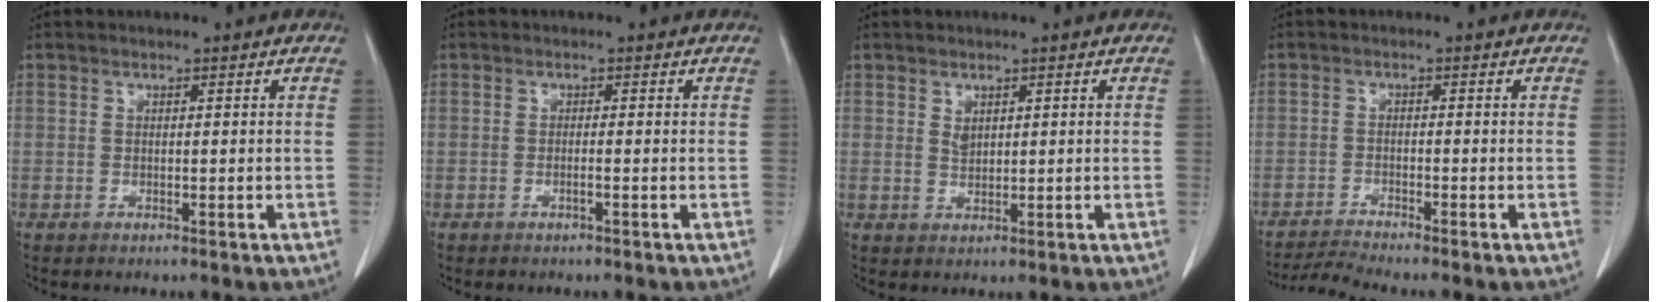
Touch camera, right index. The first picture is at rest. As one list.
[{"total": 0.7, "force": [-0.3, -0.1, 0.6], "torque": [-0.010, 0.003, -0.004]}, {"total": 1.5, "force": [0.8, 0.9, 0.8], "torque": [-0.012, -0.001, 0.021]}, {"total": 3.8, "force": [-3.4, -1.7, 0.5], "torque": [-0.022, -0.021, -0.067]}]